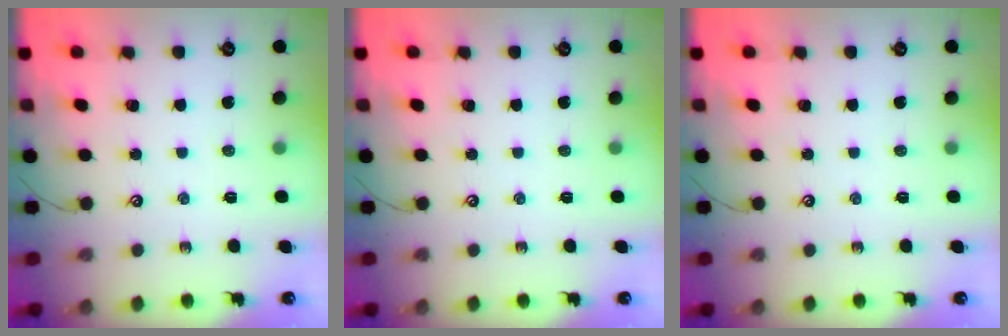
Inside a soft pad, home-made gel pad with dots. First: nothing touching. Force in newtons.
{"total": 0.0}
{"total": 0.0}